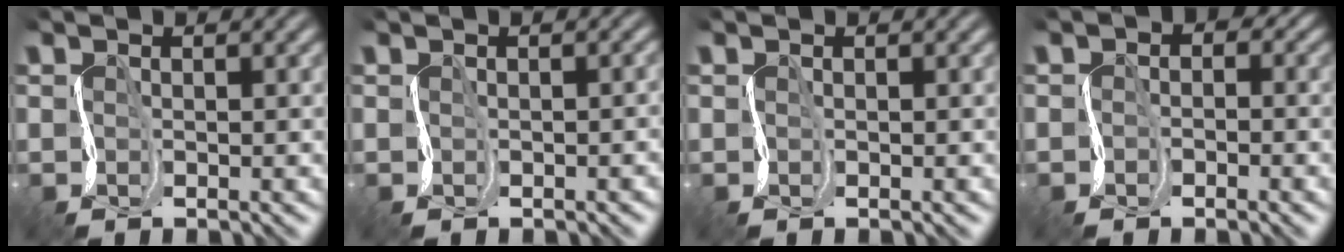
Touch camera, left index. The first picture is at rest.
{"total": 1.5, "force": [-0.5, 0.9, 1.2], "torque": [-0.003, 0.006, -0.005]}
{"total": 0.0}
{"total": 2.0, "force": [-0.4, 1.6, 1.2], "torque": [-0.004, 0.001, -0.013]}